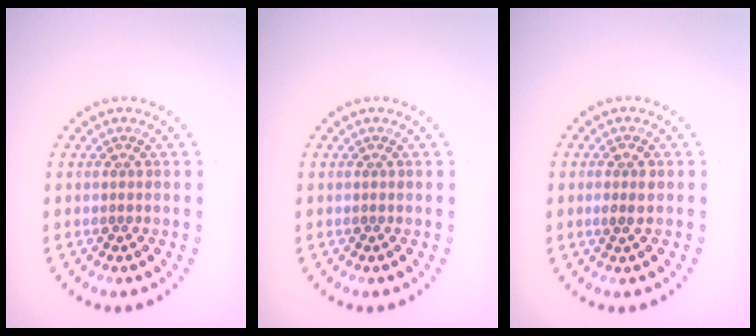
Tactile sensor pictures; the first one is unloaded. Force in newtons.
{"total": 0.0}
{"total": 1.4, "press": 1.3, "slide": 0.5}